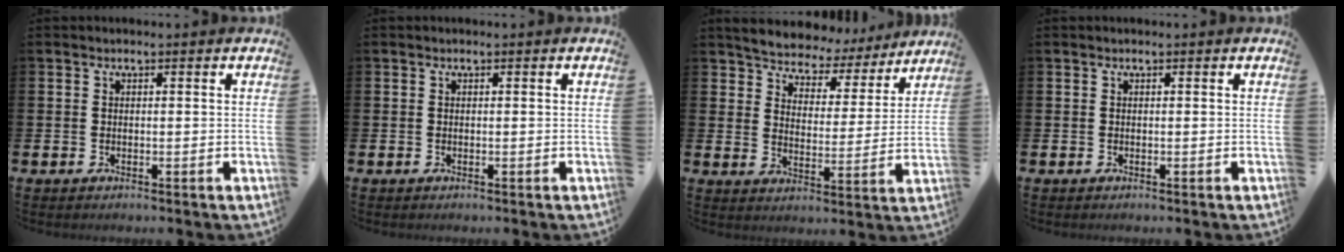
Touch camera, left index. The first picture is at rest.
{"total": 0.0}
{"total": 6.1, "force": [5.8, 1.8, 0.3], "torque": [-0.037, -0.051, 0.100]}
{"total": 0.0}